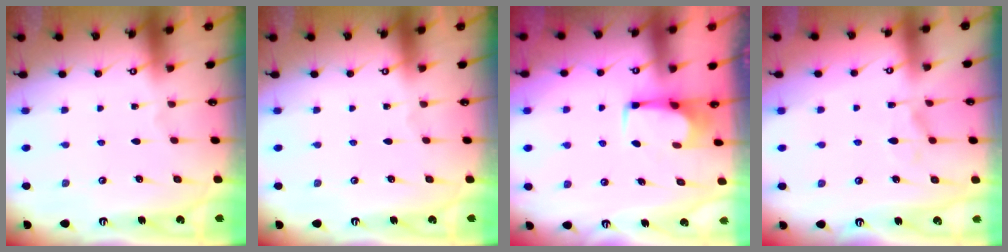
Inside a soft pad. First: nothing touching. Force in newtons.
{"total": 0.0}
{"total": 2.7, "press": 2.7, "slide": 0.4}
{"total": 0.7, "press": 0.3, "slide": 0.7}